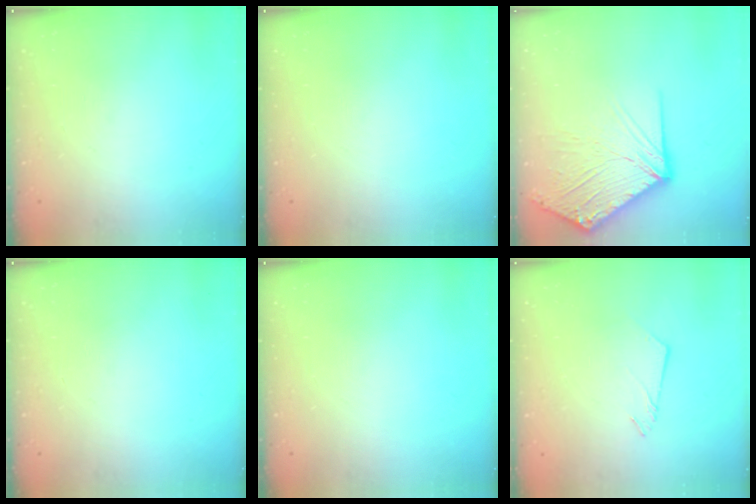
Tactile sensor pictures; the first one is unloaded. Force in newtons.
{"total": 0.0}
{"total": 15.4, "press": 15.3, "slide": 1.8}
{"total": 0.0}
{"total": 0.0}
{"total": 3.4, "press": 3.4, "slide": 0.3}